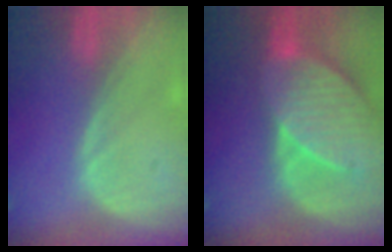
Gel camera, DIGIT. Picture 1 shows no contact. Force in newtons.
{"total": 10.2, "press": 9.0, "slide": 4.8}